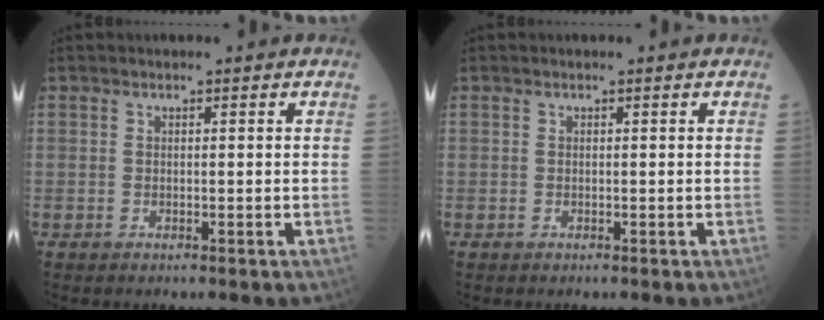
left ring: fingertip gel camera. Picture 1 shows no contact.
{"total": 0.0}